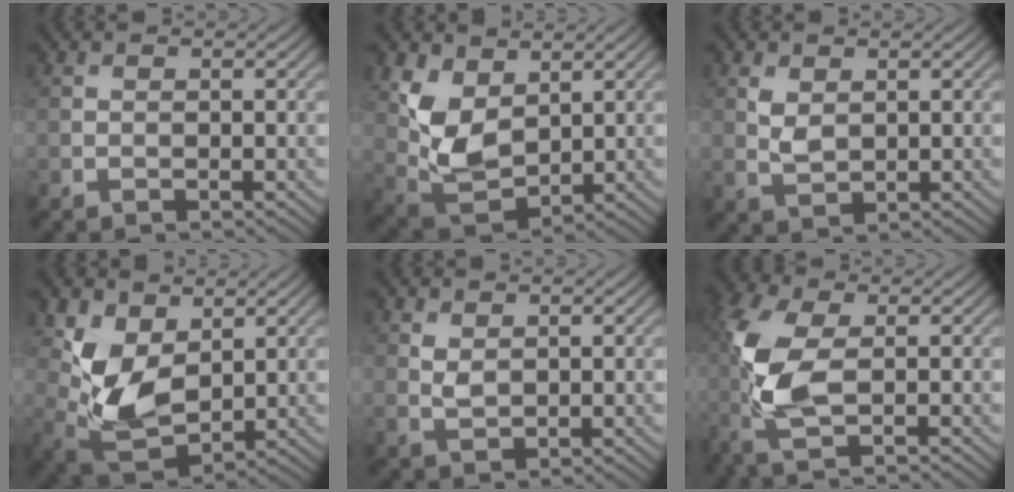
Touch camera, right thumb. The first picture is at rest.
{"total": 7.8, "force": [3.1, 4.7, 5.4], "torque": [-0.132, -0.007, 0.066]}
{"total": 2.5, "force": [0.8, 1.6, 1.7], "torque": [-0.044, -0.004, 0.021]}
{"total": 8.4, "force": [2.6, 4.9, 6.3], "torque": [-0.159, -0.006, 0.049]}
{"total": 1.8, "force": [0.8, 1.1, 1.2], "torque": [-0.033, -0.003, 0.019]}
{"total": 7.6, "force": [-1.0, 2.9, 7.0], "torque": [-0.183, 0.002, -0.027]}